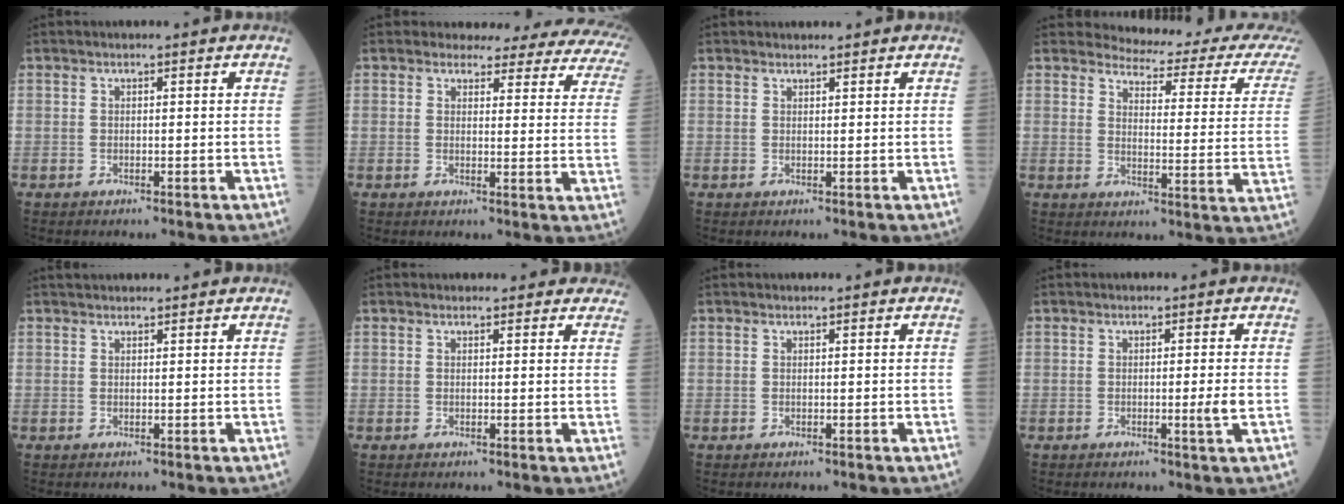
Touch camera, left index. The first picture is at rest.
{"total": 15.9, "force": [14.4, 5.2, 4.4], "torque": [-0.030, -0.041, 0.129]}
{"total": 1.0, "force": [0.9, 0.3, 0.0], "torque": [-0.006, 0.003, 0.016]}
{"total": 15.4, "force": [14.9, 0.6, 3.7], "torque": [-0.034, -0.089, 0.153]}
{"total": 3.8, "force": [3.5, 0.7, 1.1], "torque": [-0.011, 0.034, 0.052]}
{"total": 6.5, "force": [5.9, 2.6, 0.8], "torque": [0.022, 0.009, 0.046]}
{"total": 0.0}
{"total": 2.1, "force": [-0.4, -0.6, 2.0], "torque": [-0.033, -0.007, -0.006]}